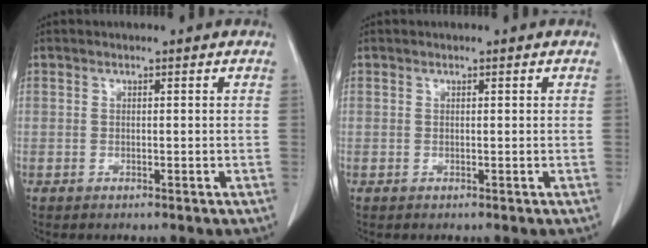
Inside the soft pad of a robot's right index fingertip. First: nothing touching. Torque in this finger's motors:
{"motor_torque": [-0.04, -0.02, 0.03, 0.01]}